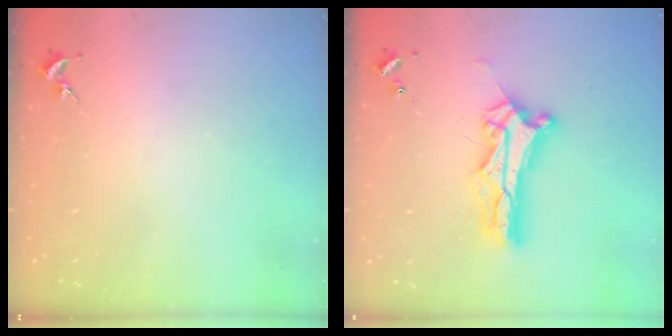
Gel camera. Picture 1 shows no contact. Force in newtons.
{"total": 9.2, "press": 9.2, "slide": 0.7}